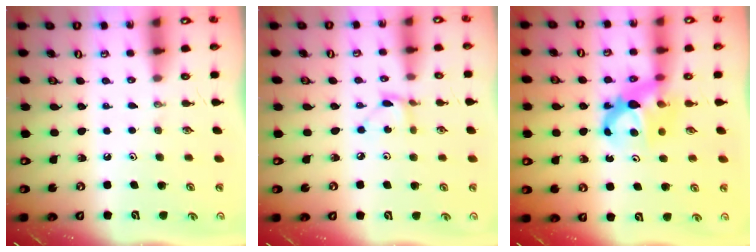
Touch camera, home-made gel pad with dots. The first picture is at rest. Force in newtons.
{"total": 2.9, "press": 2.9, "slide": 0.4}
{"total": 7.0, "press": 6.9, "slide": 0.6}